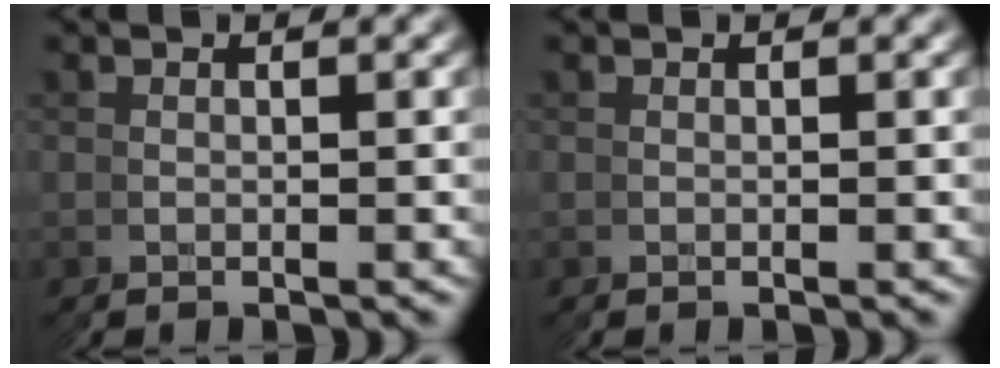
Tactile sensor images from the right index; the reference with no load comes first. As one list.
[{"total": 0.0}]